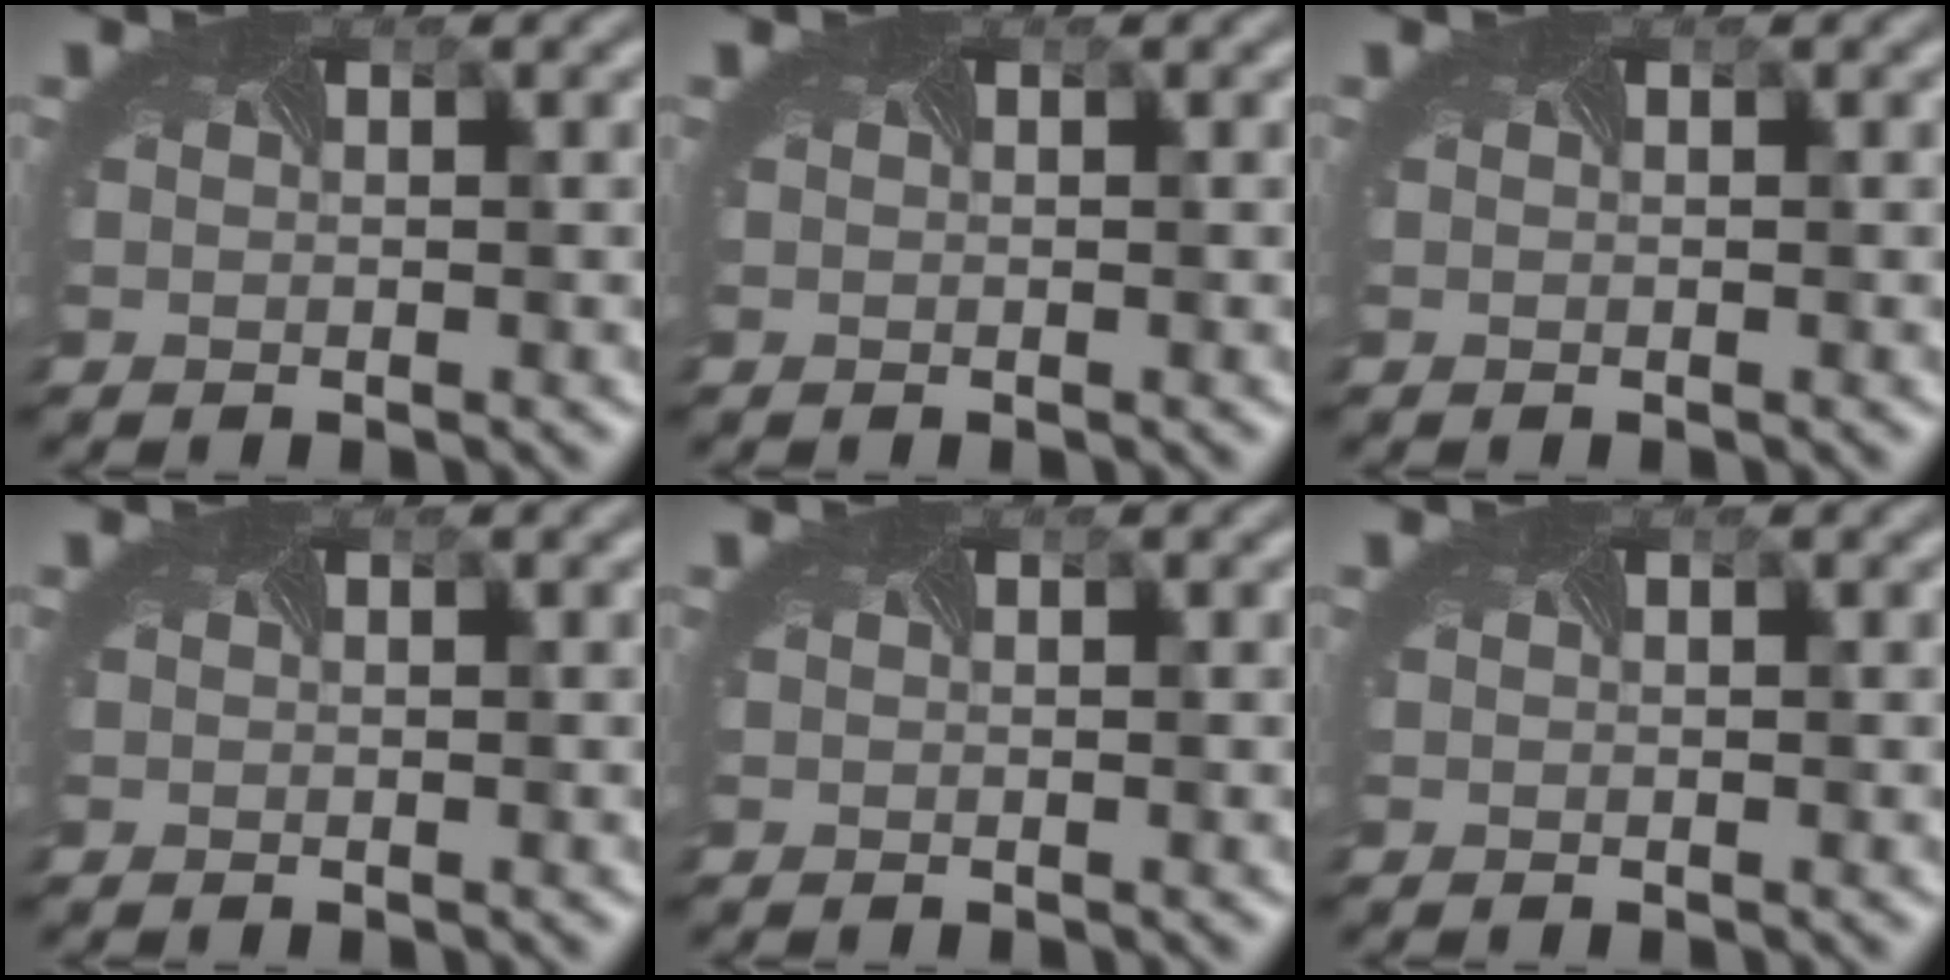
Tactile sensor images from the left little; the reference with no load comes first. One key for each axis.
{"total": 0.0}
{"total": 0.0}
{"total": 0.0}
{"total": 0.0}
{"total": 0.0}